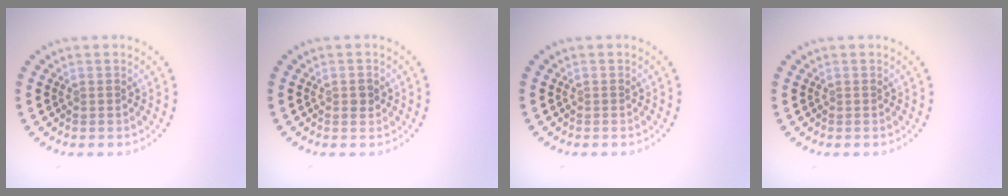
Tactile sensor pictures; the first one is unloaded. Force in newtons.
{"total": 1.0, "press": 1.0, "slide": 0.1}
{"total": 0.0}
{"total": 0.0}